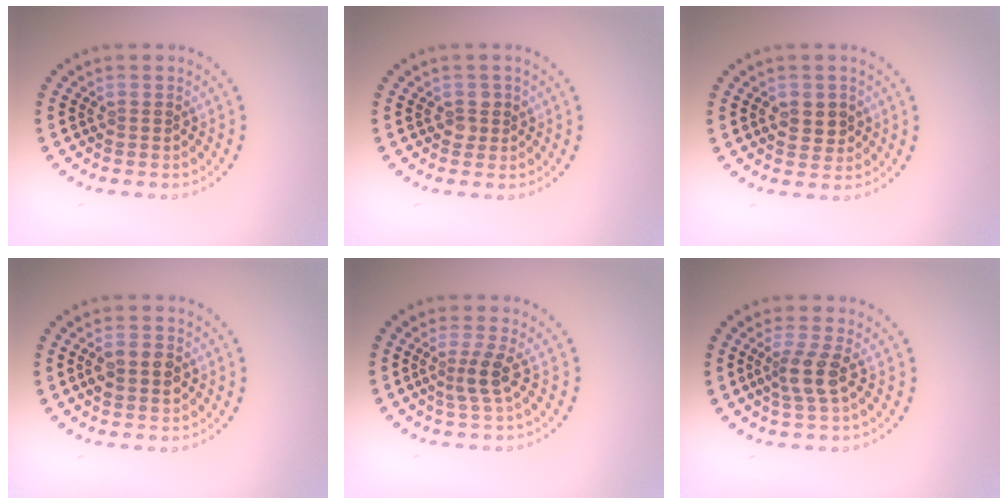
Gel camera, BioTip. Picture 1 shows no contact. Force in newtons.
{"total": 1.0, "press": 0.9, "slide": 0.3}
{"total": 2.4, "press": 2.3, "slide": 0.5}
{"total": 3.0, "press": 3.0, "slide": 0.1}
{"total": 2.0, "press": 1.4, "slide": 1.4}
{"total": 2.6, "press": 2.0, "slide": 1.6}